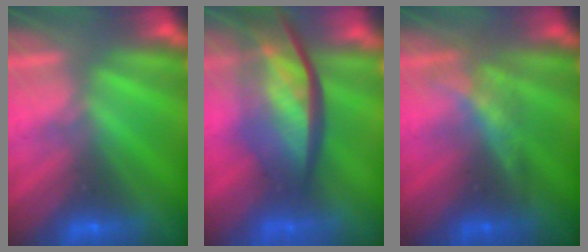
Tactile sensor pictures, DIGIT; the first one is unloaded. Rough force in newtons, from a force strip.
{"total": 9.3}
{"total": 1.8}